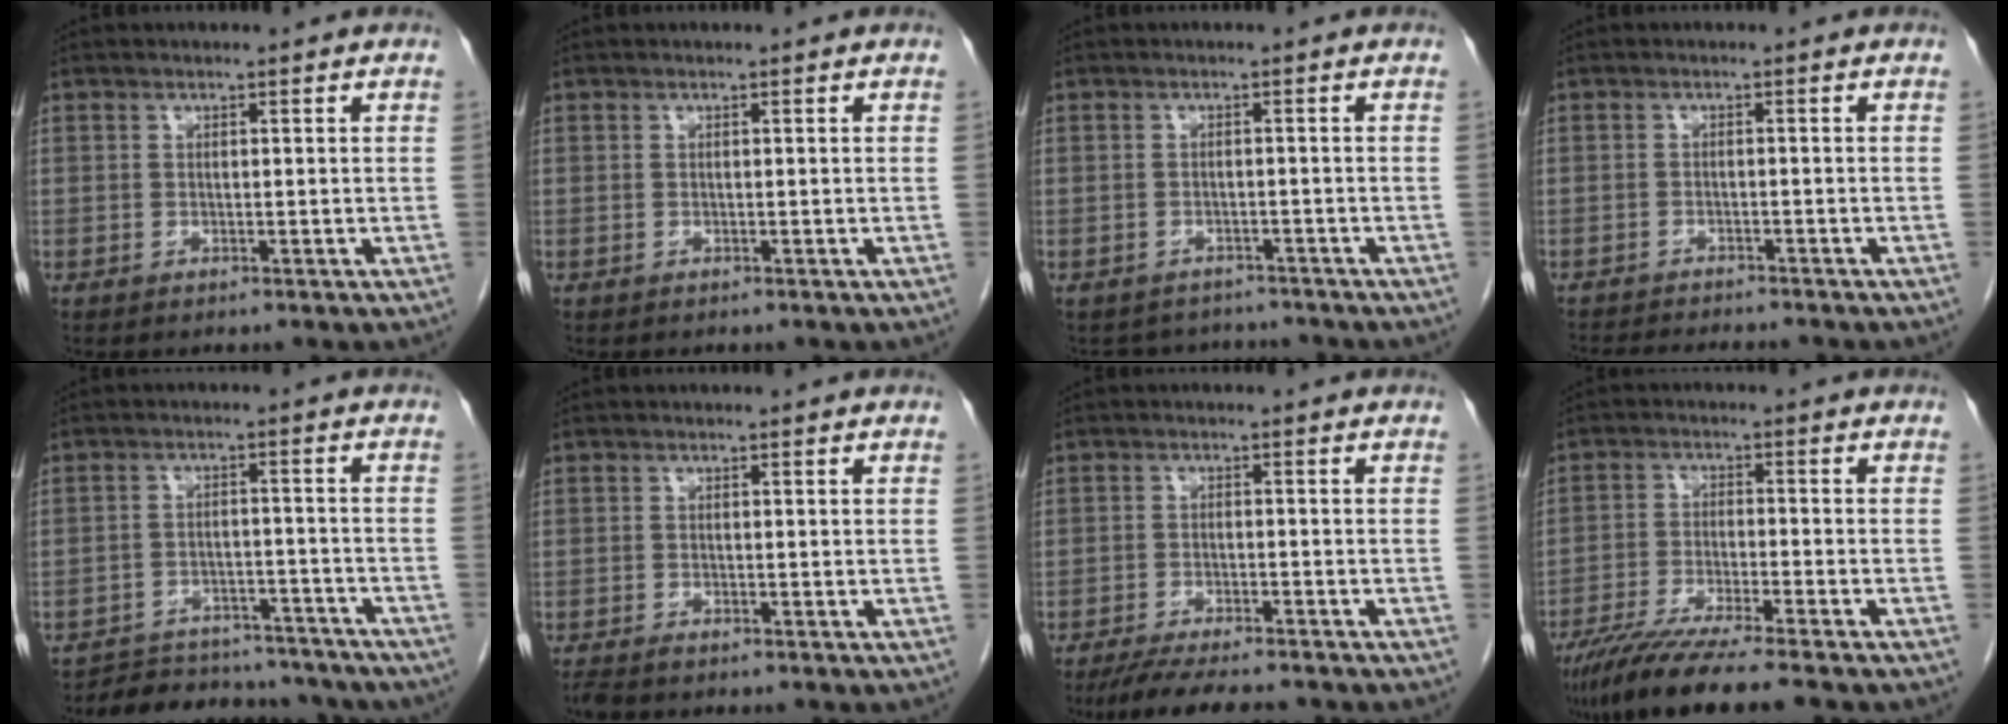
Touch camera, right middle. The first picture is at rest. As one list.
[{"total": 0.0}, {"total": 5.6, "force": [-5.3, 1.8, 0.0], "torque": [0.001, 0.009, -0.065]}, {"total": 9.4, "force": [-8.7, 1.1, 3.4], "torque": [-0.051, -0.013, -0.122]}, {"total": 16.0, "force": [-14.5, 5.6, 3.8], "torque": [-0.056, 0.021, -0.180]}, {"total": 1.5, "force": [-1.3, 0.2, 0.7], "torque": [-0.016, -0.006, -0.023]}, {"total": 9.5, "force": [-8.2, 1.3, 4.5], "torque": [-0.068, -0.020, -0.126]}, {"total": 11.5, "force": [-9.4, -0.2, 6.7], "torque": [-0.104, -0.031, -0.154]}]